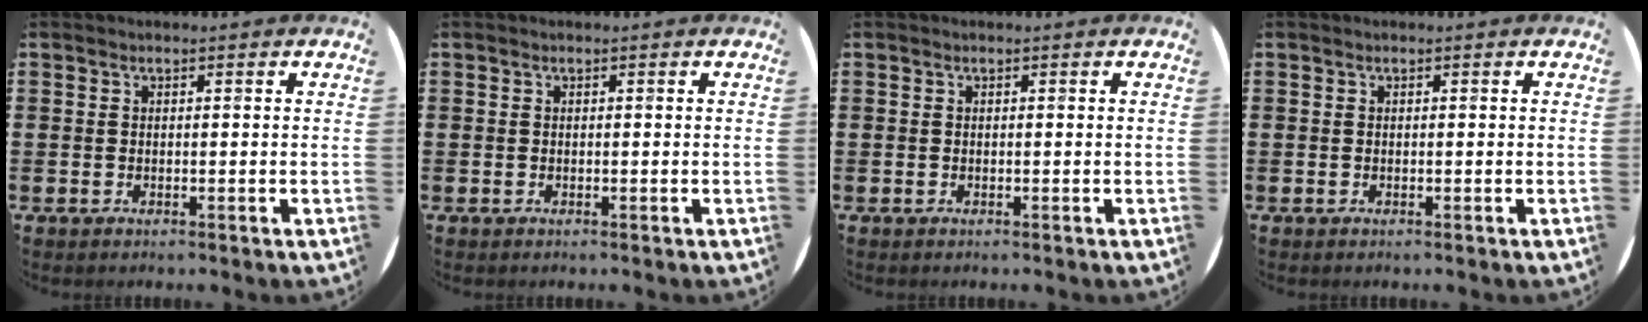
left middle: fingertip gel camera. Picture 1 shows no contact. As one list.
[{"total": 0.0}, {"total": 0.0}, {"total": 0.0}]